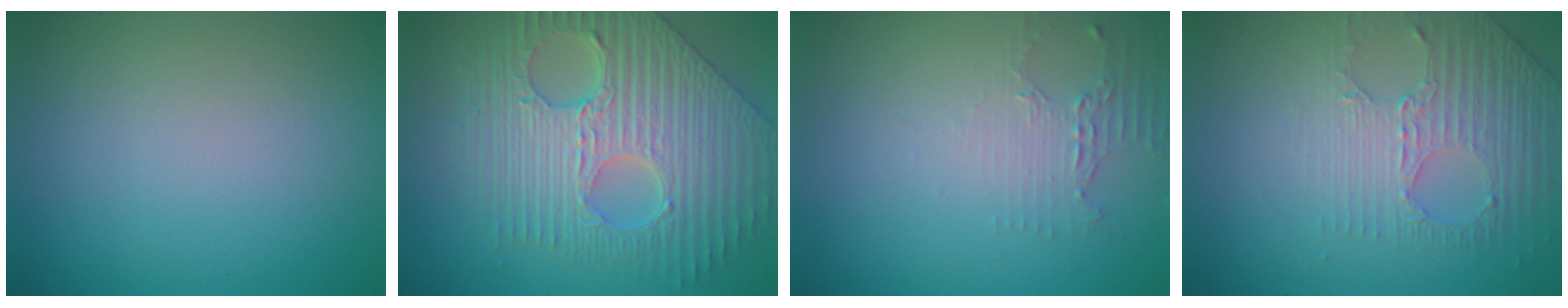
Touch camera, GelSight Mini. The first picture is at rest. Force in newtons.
{"total": 9.9, "press": 7.2, "slide": 6.9}
{"total": 2.0, "press": 1.4, "slide": 1.4}
{"total": 4.5, "press": 3.0, "slide": 3.4}